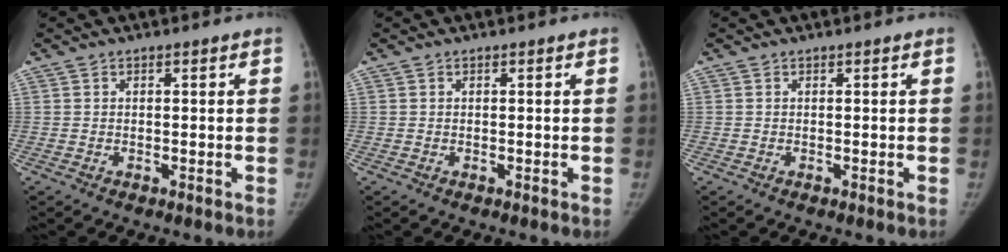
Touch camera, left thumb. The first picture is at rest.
{"total": 0.0}
{"total": 0.0}